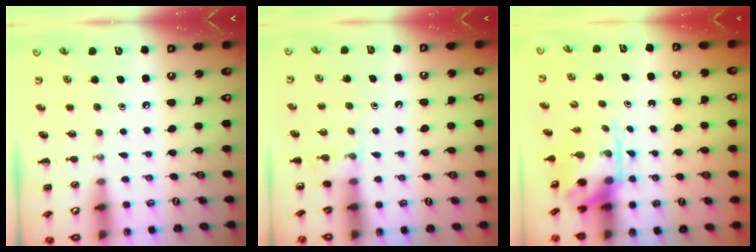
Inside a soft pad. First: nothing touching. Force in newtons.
{"total": 5.9, "press": 5.5, "slide": 2.0}
{"total": 3.8, "press": 3.7, "slide": 0.8}